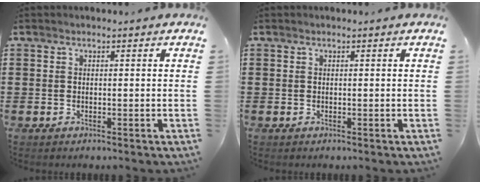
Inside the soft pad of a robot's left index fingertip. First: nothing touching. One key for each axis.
{"total": 0.0}